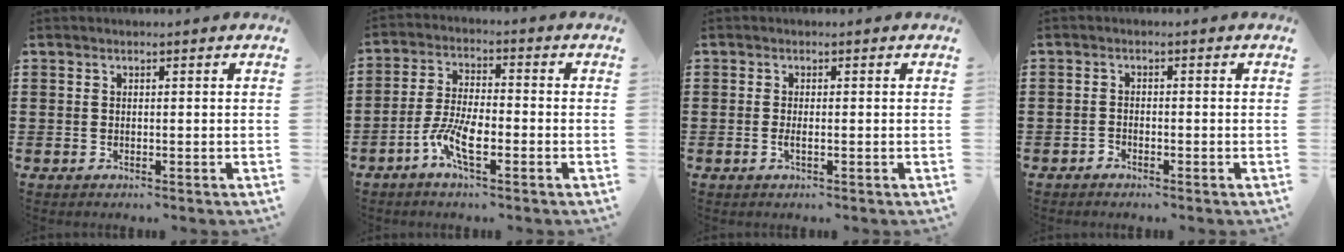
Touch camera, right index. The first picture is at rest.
{"total": 6.8, "force": [-3.2, 1.9, 5.7], "torque": [-0.141, -0.015, -0.066]}
{"total": 1.2, "force": [-0.3, 0.2, 1.1], "torque": [-0.029, -0.006, -0.007]}
{"total": 1.0, "force": [-1.0, 0.3, 0.1], "torque": [-0.005, 0.001, -0.020]}